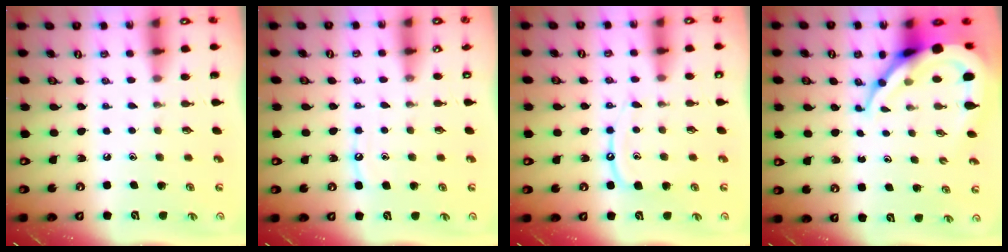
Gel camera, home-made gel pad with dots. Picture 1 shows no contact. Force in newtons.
{"total": 5.7, "press": 5.6, "slide": 0.6}
{"total": 9.1, "press": 9.1, "slide": 0.9}
{"total": 13.1, "press": 13.1, "slide": 1.5}